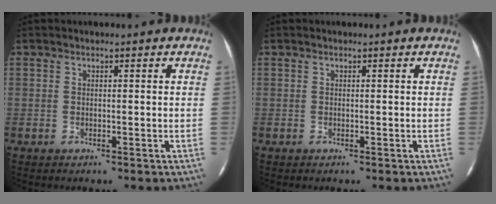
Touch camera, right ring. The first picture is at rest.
{"total": 0.0}